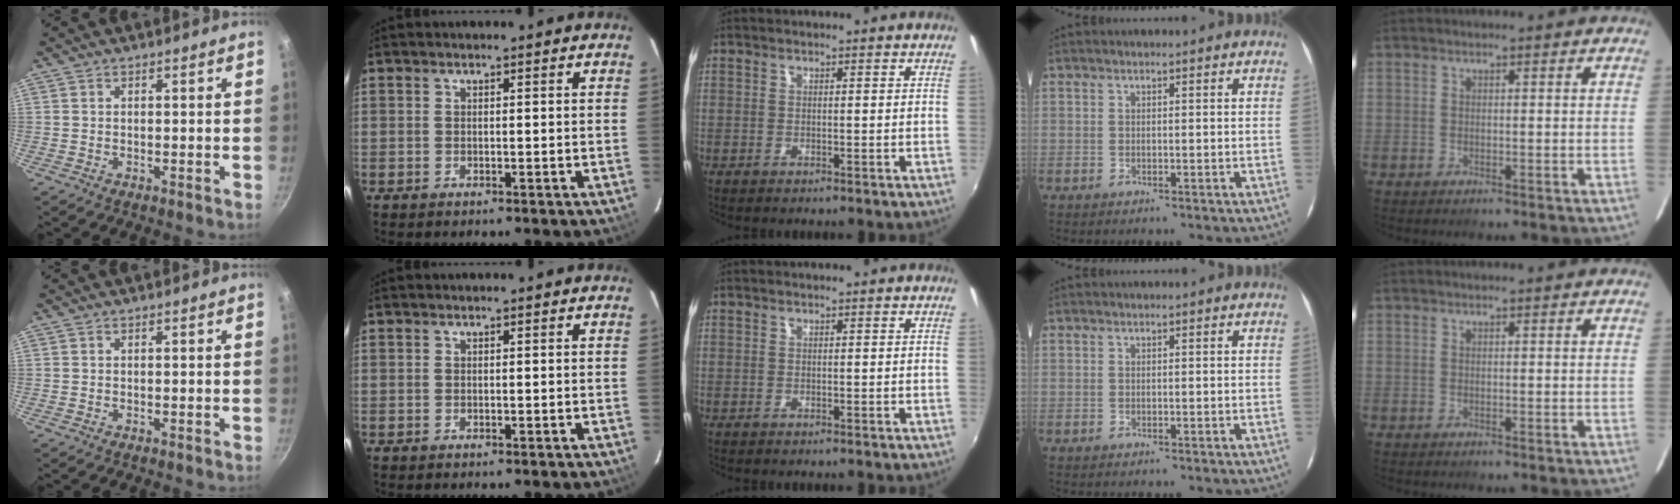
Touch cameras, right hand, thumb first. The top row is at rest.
{}